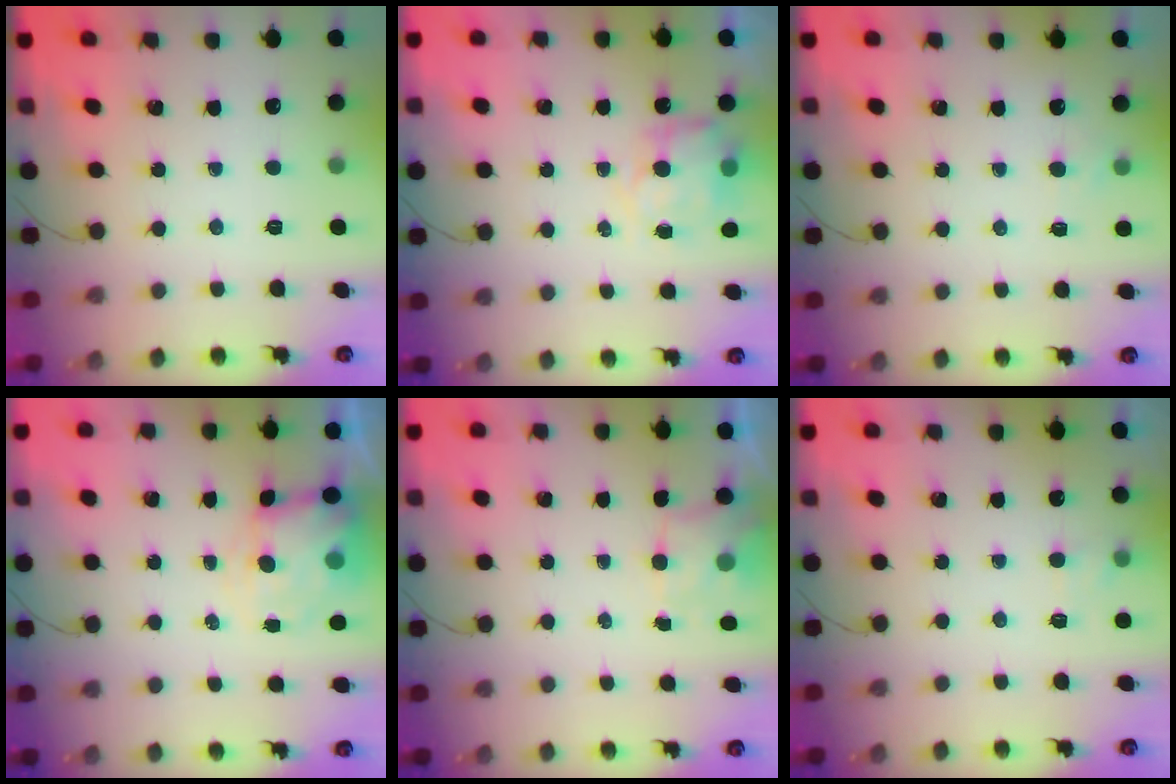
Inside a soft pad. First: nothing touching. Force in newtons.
{"total": 8.3, "press": 8.2, "slide": 1.1}
{"total": 3.3, "press": 3.1, "slide": 1.2}
{"total": 7.4, "press": 7.2, "slide": 1.7}
{"total": 1.8, "press": 1.5, "slide": 1.0}
{"total": 2.6, "press": 2.4, "slide": 1.2}